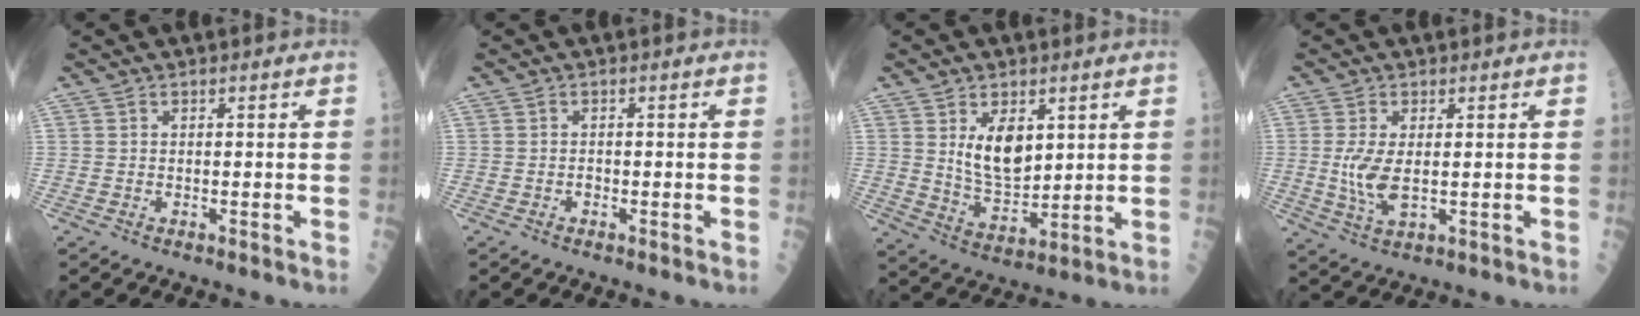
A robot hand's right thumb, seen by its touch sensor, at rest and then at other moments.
{"total": 0.6, "force": [-0.3, 0.4, 0.3], "torque": [-0.003, 0.002, -0.008]}
{"total": 9.4, "force": [3.2, 5.2, 7.2], "torque": [-0.099, -0.028, 0.070]}
{"total": 6.0, "force": [0.2, 2.5, 5.4], "torque": [-0.121, -0.011, 0.009]}